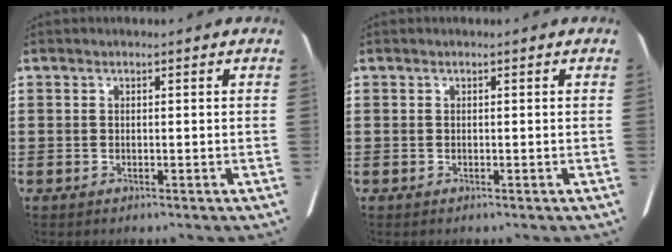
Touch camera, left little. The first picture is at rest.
{"total": 0.0}